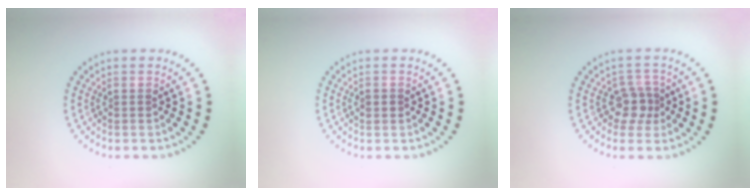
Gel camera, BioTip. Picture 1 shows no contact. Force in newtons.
{"total": 1.0, "press": 1.0, "slide": 0.1}
{"total": 2.5, "press": 2.0, "slide": 1.5}